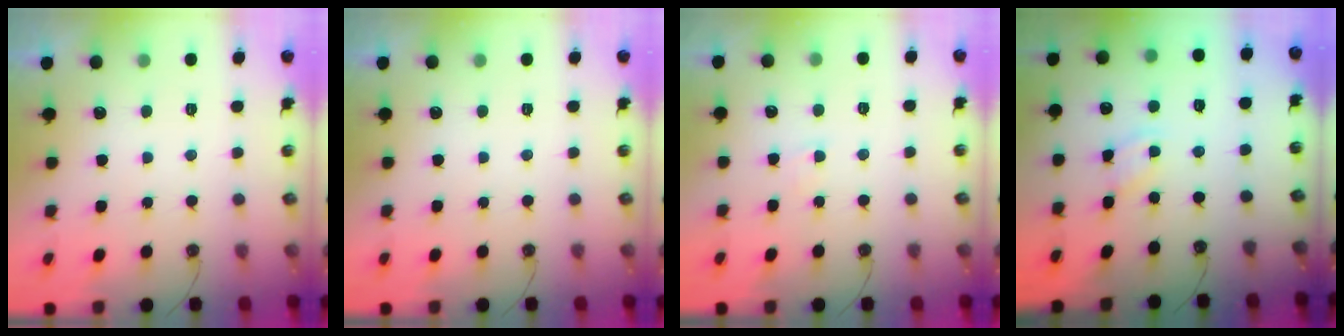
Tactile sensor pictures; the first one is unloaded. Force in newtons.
{"total": 0.0}
{"total": 3.0, "press": 3.0, "slide": 0.4}
{"total": 2.1, "press": 2.1, "slide": 0.4}